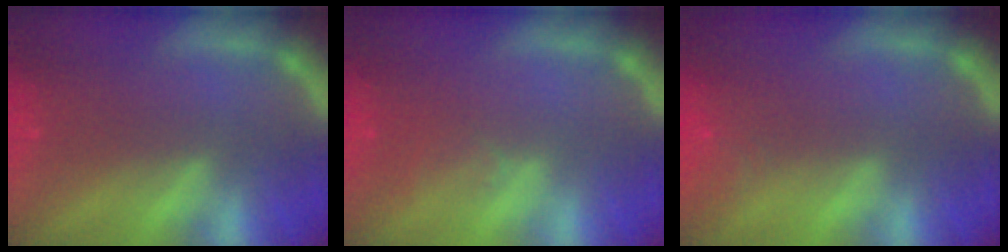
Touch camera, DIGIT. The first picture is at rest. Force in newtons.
{"total": 1.5}
{"total": 1.9}